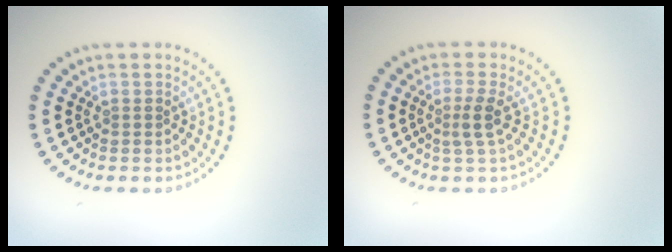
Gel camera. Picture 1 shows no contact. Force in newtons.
{"total": 1.9, "press": 1.4, "slide": 1.2}